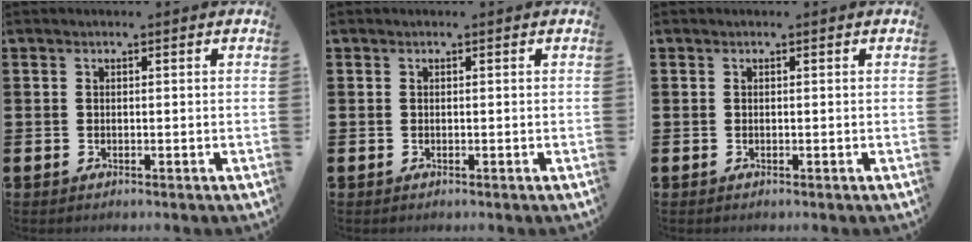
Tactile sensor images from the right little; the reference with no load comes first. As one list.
[{"total": 0.0}, {"total": 0.0}]